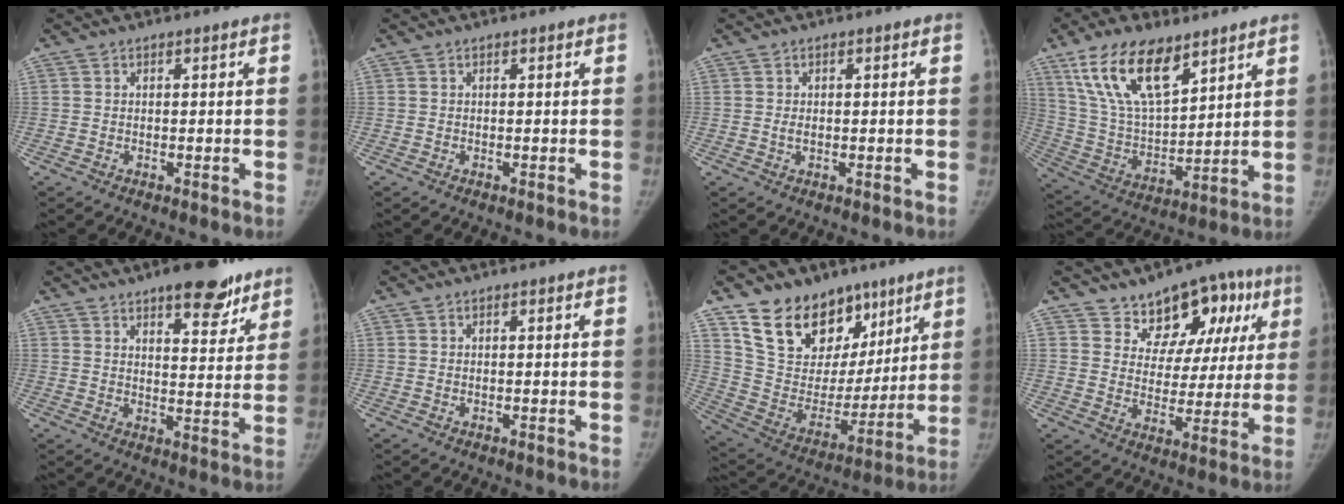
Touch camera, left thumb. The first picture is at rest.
{"total": 0.0}
{"total": 1.2, "force": [0.0, 0.7, 1.0], "torque": [-0.015, 0.003, -0.001]}
{"total": 17.5, "force": [10.7, 7.8, 11.5], "torque": [-0.183, -0.044, 0.209]}
{"total": 12.5, "force": [8.5, 4.9, 7.9], "torque": [-0.062, -0.042, 0.116]}
{"total": 0.0}
{"total": 22.0, "force": [13.5, 14.9, 8.8], "torque": [-0.090, -0.046, 0.240]}
{"total": 13.4, "force": [7.5, 8.8, 6.9], "torque": [-0.029, -0.021, 0.109]}